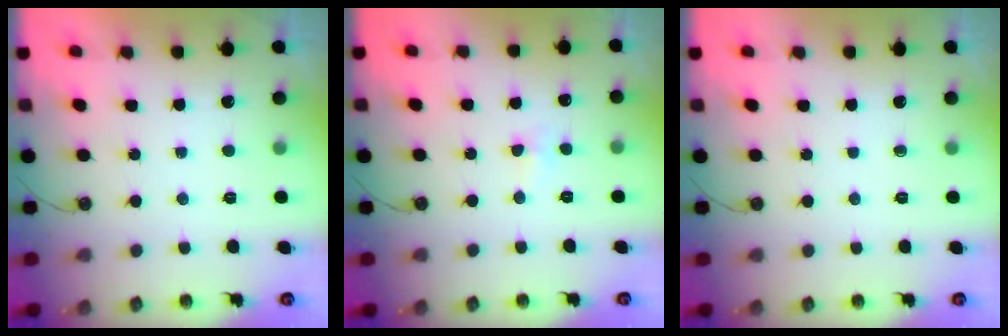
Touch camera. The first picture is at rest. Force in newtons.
{"total": 3.6, "press": 3.5, "slide": 0.9}
{"total": 0.0}